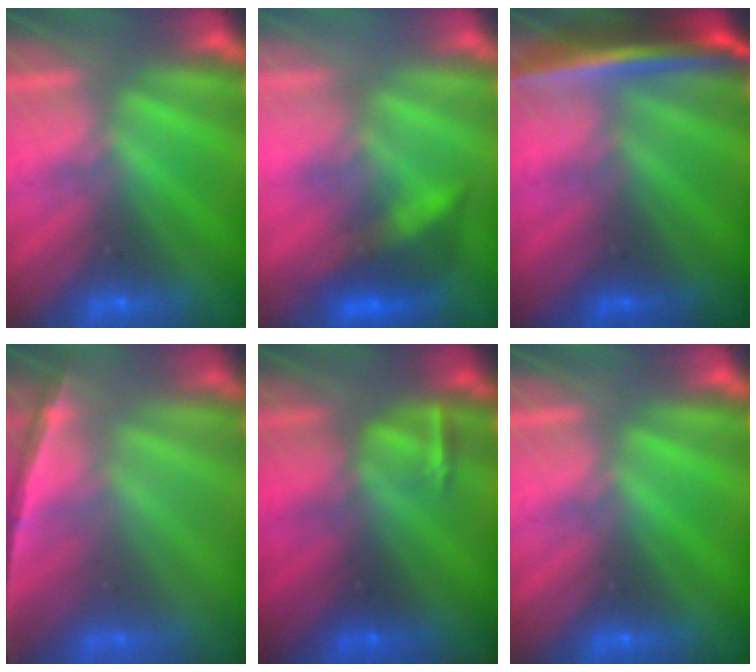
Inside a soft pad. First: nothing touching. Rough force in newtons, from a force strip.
{"total": 3.2}
{"total": 5.5}
{"total": 1.7}
{"total": 2.9}
{"total": 0.0}